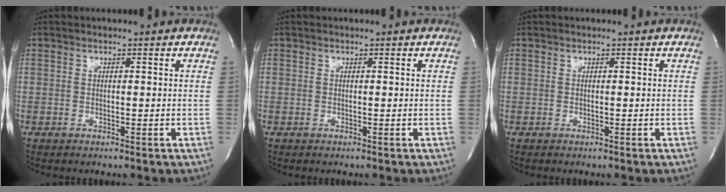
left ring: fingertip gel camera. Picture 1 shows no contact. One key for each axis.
{"total": 0.0}
{"total": 0.0}